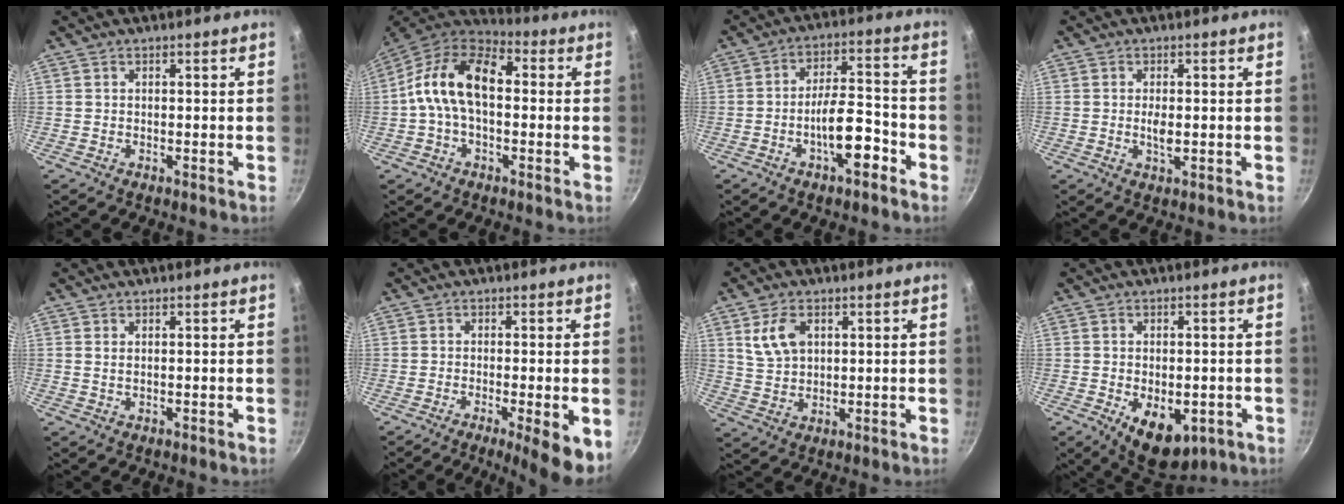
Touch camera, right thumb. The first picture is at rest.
{"total": 14.6, "force": [0.6, 8.9, 11.5], "torque": [-0.183, 0.038, -0.014]}
{"total": 9.8, "force": [-4.5, 3.8, 7.9], "torque": [-0.108, 0.045, -0.073]}
{"total": 2.5, "force": [-0.1, 1.1, 2.2], "torque": [-0.041, -0.003, -0.001]}
{"total": 0.9, "force": [0.3, 0.4, 0.7], "torque": [-0.013, 0.000, 0.006]}
{"total": 8.7, "force": [-3.2, 1.8, 7.9], "torque": [-0.108, 0.002, -0.045]}
{"total": 7.1, "force": [2.5, 4.6, 4.7], "torque": [-0.080, -0.006, 0.052]}
{"total": 10.2, "force": [-3.2, 6.0, 7.6], "torque": [-0.074, 0.000, -0.030]}